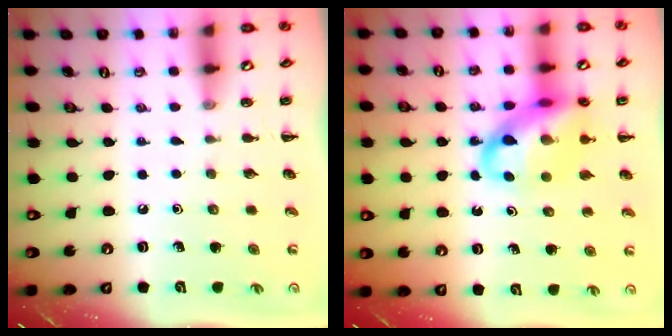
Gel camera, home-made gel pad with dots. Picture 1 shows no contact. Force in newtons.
{"total": 15.2, "press": 14.8, "slide": 3.4}